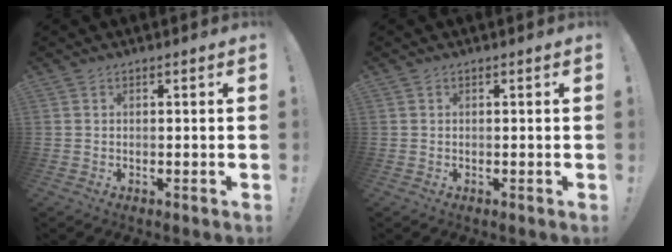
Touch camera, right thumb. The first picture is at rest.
{"total": 0.0}